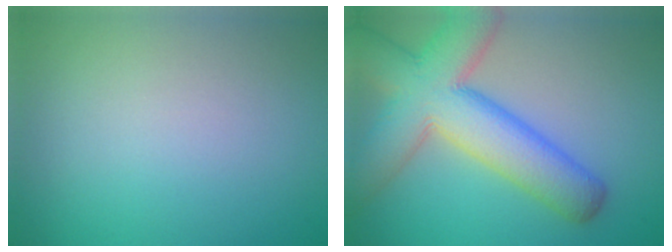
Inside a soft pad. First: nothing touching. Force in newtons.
{"total": 10.5, "press": 10.5, "slide": 0.4}